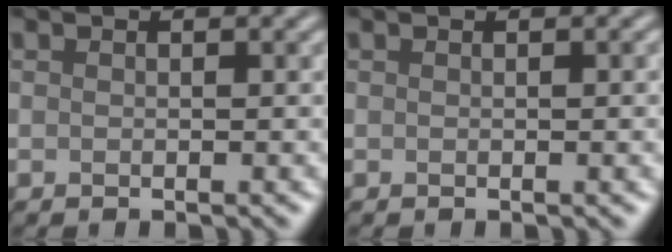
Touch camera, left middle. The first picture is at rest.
{"total": 1.2, "force": [0.1, 0.4, 1.1], "torque": [-0.009, -0.001, -0.001]}